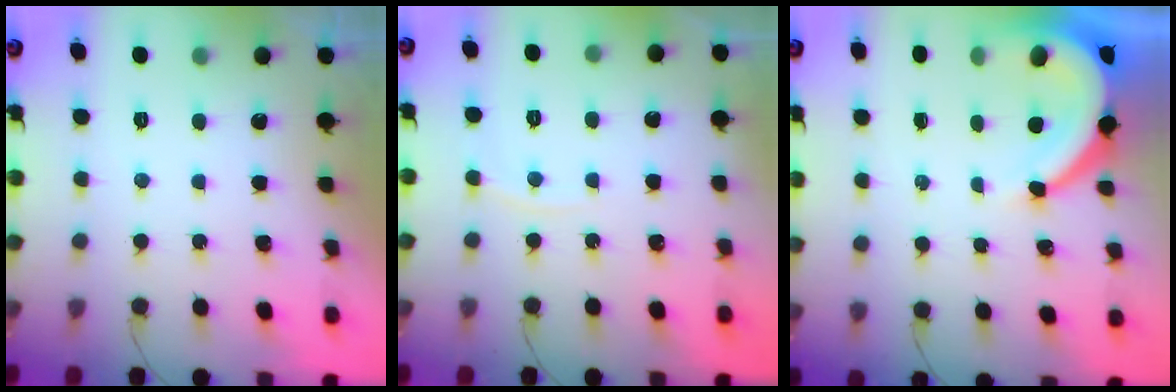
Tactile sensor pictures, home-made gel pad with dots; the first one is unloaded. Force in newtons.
{"total": 2.7, "press": 2.7, "slide": 0.4}
{"total": 8.6, "press": 8.6, "slide": 0.9}